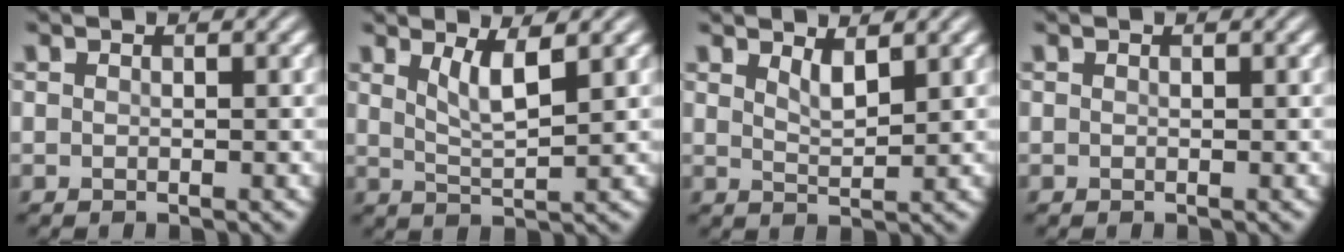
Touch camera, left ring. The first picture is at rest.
{"total": 3.0, "force": [1.6, 0.6, 2.4], "torque": [-0.044, -0.006, 0.034]}
{"total": 1.9, "force": [1.3, 0.4, 1.3], "torque": [-0.025, -0.004, 0.027]}
{"total": 0.0}